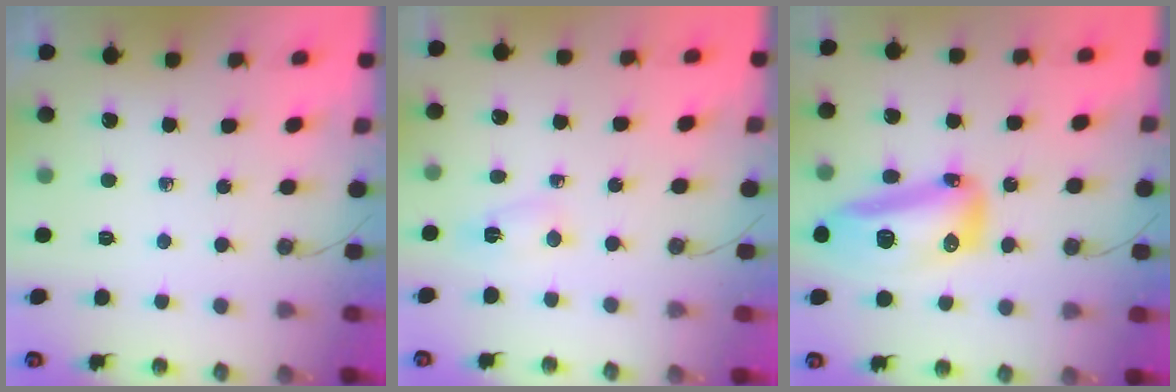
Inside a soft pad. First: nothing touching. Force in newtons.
{"total": 2.2, "press": 2.1, "slide": 0.6}
{"total": 23.9, "press": 19.7, "slide": 13.5}